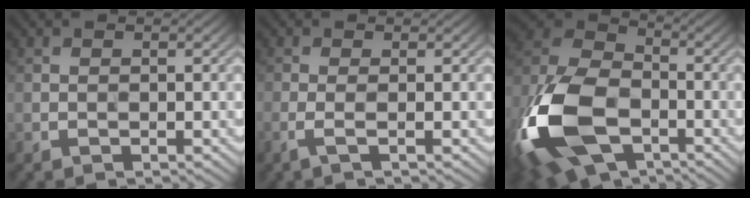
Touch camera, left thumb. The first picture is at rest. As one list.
[{"total": 1.7, "force": [-0.5, 0.2, 1.6], "torque": [-0.035, 0.004, -0.017]}, {"total": 20.2, "force": [-7.5, 12.4, 14.1], "torque": [-0.352, -0.044, -0.150]}]